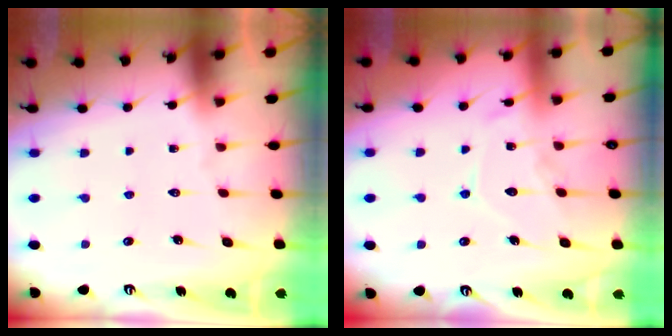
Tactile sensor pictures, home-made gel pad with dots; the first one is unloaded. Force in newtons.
{"total": 10.6, "press": 10.5, "slide": 0.9}